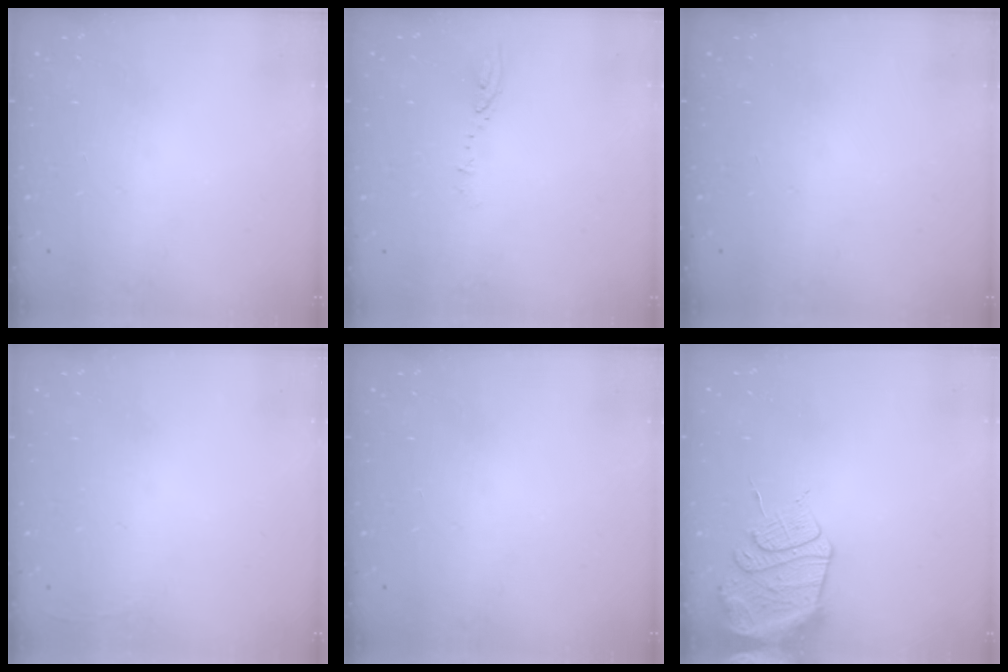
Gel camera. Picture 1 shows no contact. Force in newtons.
{"total": 4.5, "press": 4.4, "slide": 0.5}
{"total": 0.0}
{"total": 2.5, "press": 2.4, "slide": 0.9}
{"total": 0.0}
{"total": 13.1, "press": 13.0, "slide": 1.6}